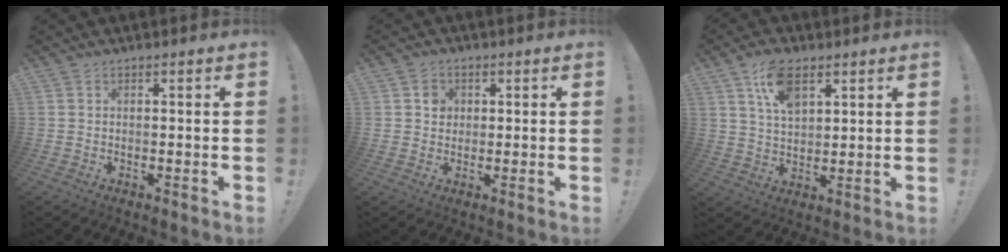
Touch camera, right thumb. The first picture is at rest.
{"total": 3.5, "force": [0.7, 3.2, 1.0], "torque": [-0.006, 0.000, 0.011]}
{"total": 9.8, "force": [5.3, 5.2, 6.4], "torque": [-0.109, -0.012, 0.099]}